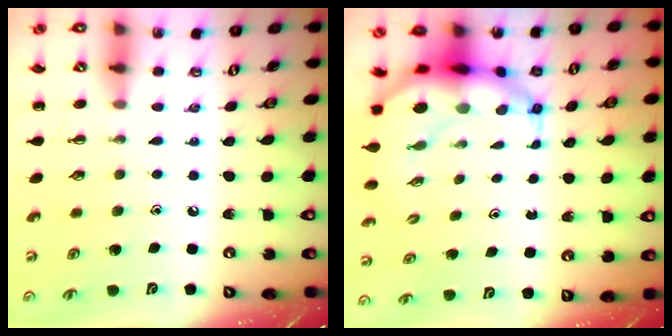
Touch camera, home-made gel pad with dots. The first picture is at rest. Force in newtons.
{"total": 8.7, "press": 8.4, "slide": 2.3}